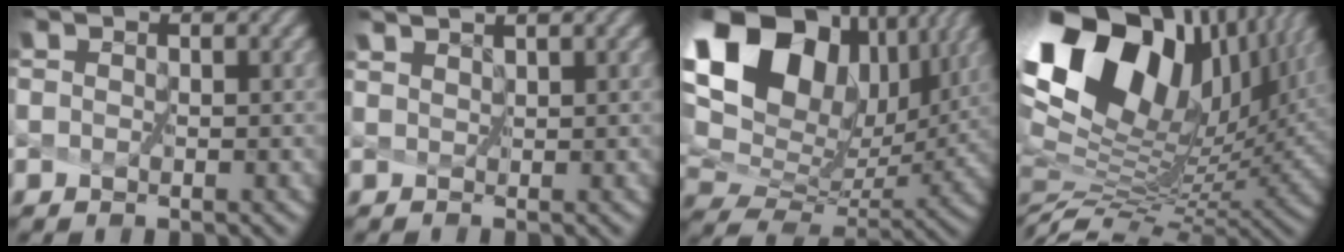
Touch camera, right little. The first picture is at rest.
{"total": 1.1, "force": [1.0, 0.0, 0.3], "torque": [-0.012, 0.005, 0.026]}
{"total": 17.9, "force": [8.2, 11.5, 10.9], "torque": [-0.226, 0.049, 0.157]}
{"total": 16.7, "force": [5.9, 9.5, 12.4], "torque": [-0.240, 0.023, 0.118]}